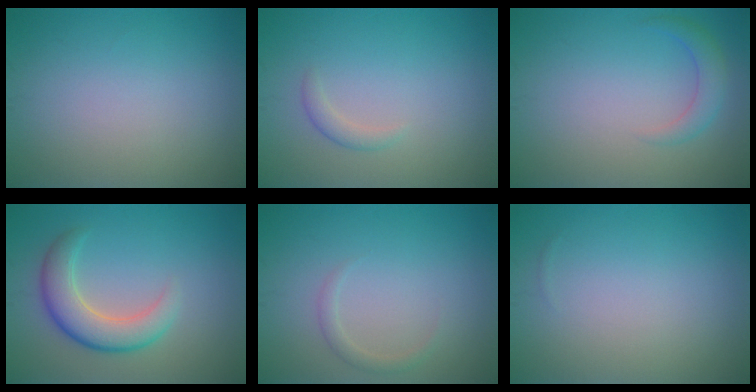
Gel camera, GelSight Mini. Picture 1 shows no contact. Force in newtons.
{"total": 1.1, "press": 1.1, "slide": 0.1}
{"total": 2.0, "press": 2.0, "slide": 0.2}
{"total": 4.8, "press": 4.8, "slide": 0.2}
{"total": 1.0, "press": 1.0, "slide": 0.1}
{"total": 0.0}